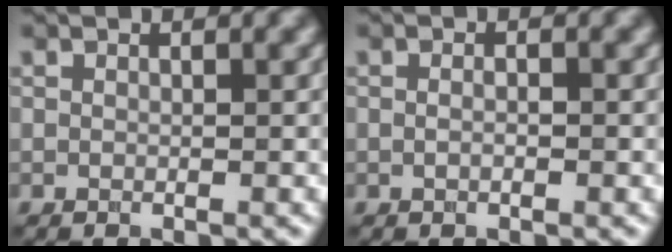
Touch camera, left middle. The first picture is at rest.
{"total": 1.9, "force": [0.4, 1.1, 1.5], "torque": [-0.006, 0.007, -0.015]}